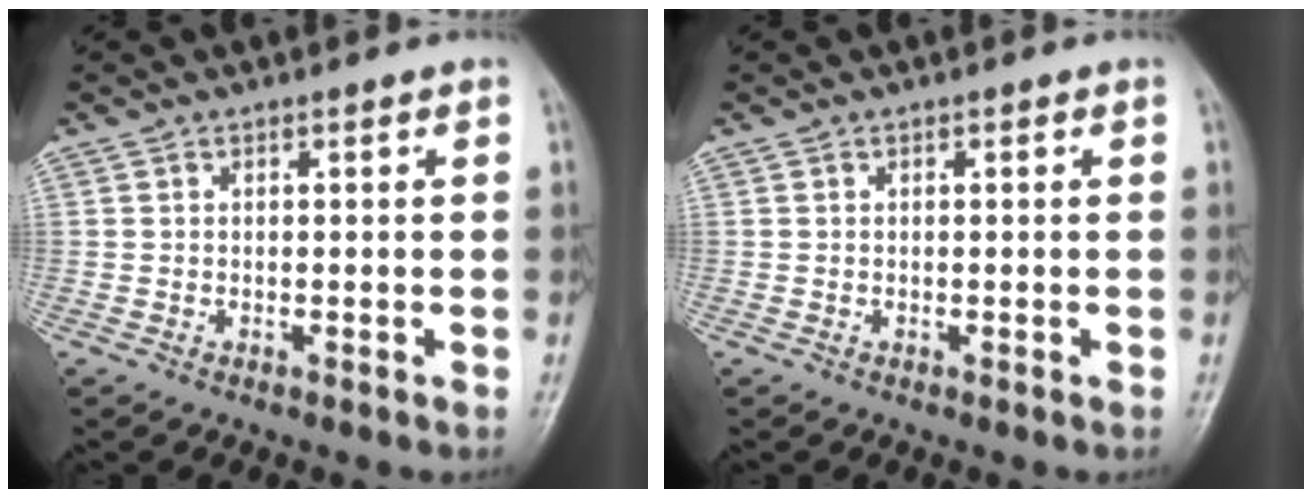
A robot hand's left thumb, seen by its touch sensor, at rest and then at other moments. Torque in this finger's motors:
{"motor_torque": [-0.03, 0.03, -0.04, 0.04, 0.00]}